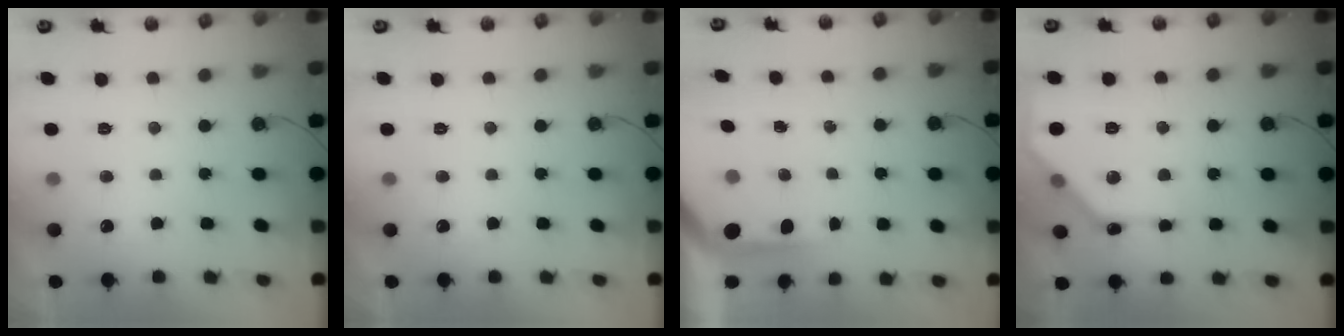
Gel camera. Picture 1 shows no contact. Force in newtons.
{"total": 0.0}
{"total": 3.8, "press": 3.8, "slide": 0.4}
{"total": 13.8, "press": 13.8, "slide": 0.5}